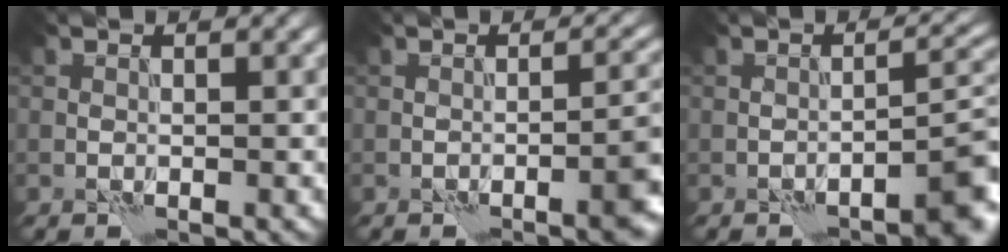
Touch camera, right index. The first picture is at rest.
{"total": 4.4, "force": [-2.0, 1.1, 3.7], "torque": [-0.044, 0.009, -0.029]}
{"total": 4.1, "force": [-2.6, 0.6, 3.1], "torque": [-0.035, 0.019, -0.037]}